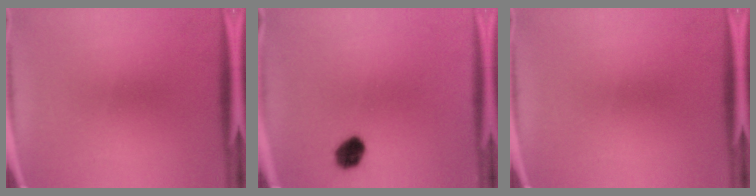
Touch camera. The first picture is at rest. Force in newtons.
{"total": 5.5}
{"total": 0.0}